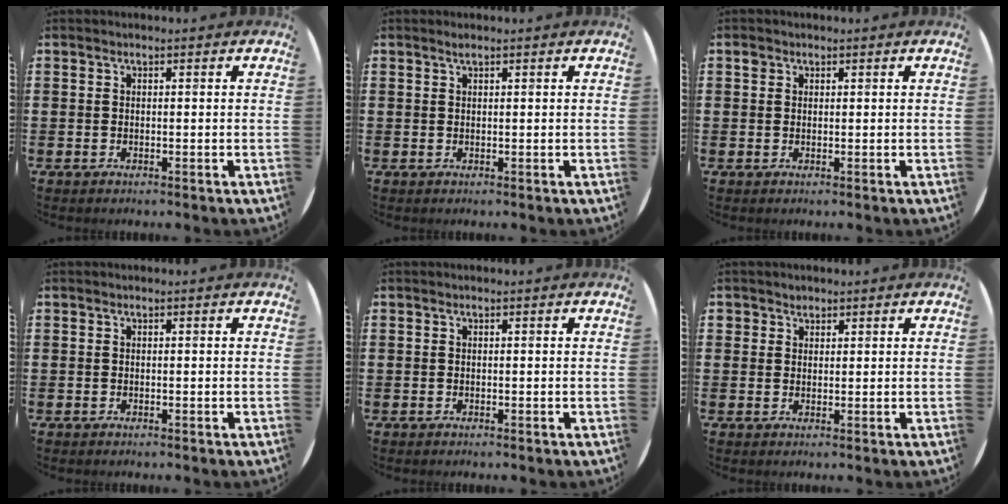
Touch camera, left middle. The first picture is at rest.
{"total": 0.5, "force": [0.5, 0.0, 0.2], "torque": [-0.004, 0.001, 0.009]}
{"total": 0.8, "force": [0.5, 0.7, 0.1], "torque": [0.006, 0.000, 0.008]}
{"total": 0.0}
{"total": 0.0}
{"total": 1.6, "force": [1.3, 0.9, -0.1], "torque": [0.008, -0.001, 0.024]}